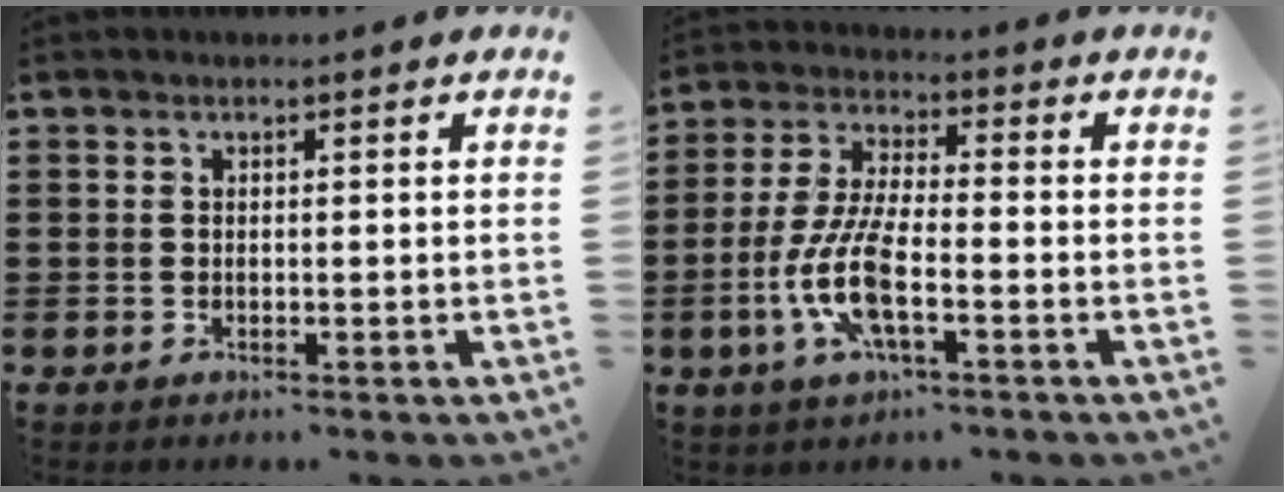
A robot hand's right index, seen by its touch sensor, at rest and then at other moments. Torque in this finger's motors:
{"motor_torque": [2.14, 0.00, 1.05, 0.21]}